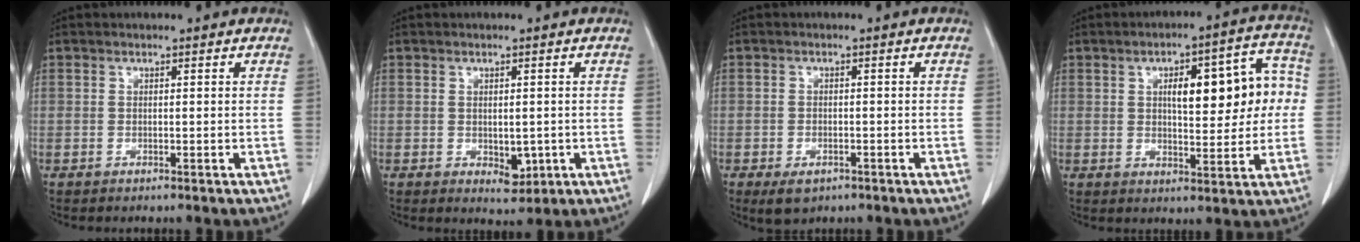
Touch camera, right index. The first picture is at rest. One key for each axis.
{"total": 3.2, "fx": -0.5, "fy": 1.9, "fz": 2.6, "tx": -0.029, "ty": -0.004, "tz": 0.006}
{"total": 3.6, "fx": -2.1, "fy": 2.0, "fz": 2.1, "tx": -0.036, "ty": -0.004, "tz": -0.023}
{"total": 12.8, "fx": 1.7, "fy": 4.4, "fz": 11.9, "tx": -0.151, "ty": 0.039, "tz": 0.029}